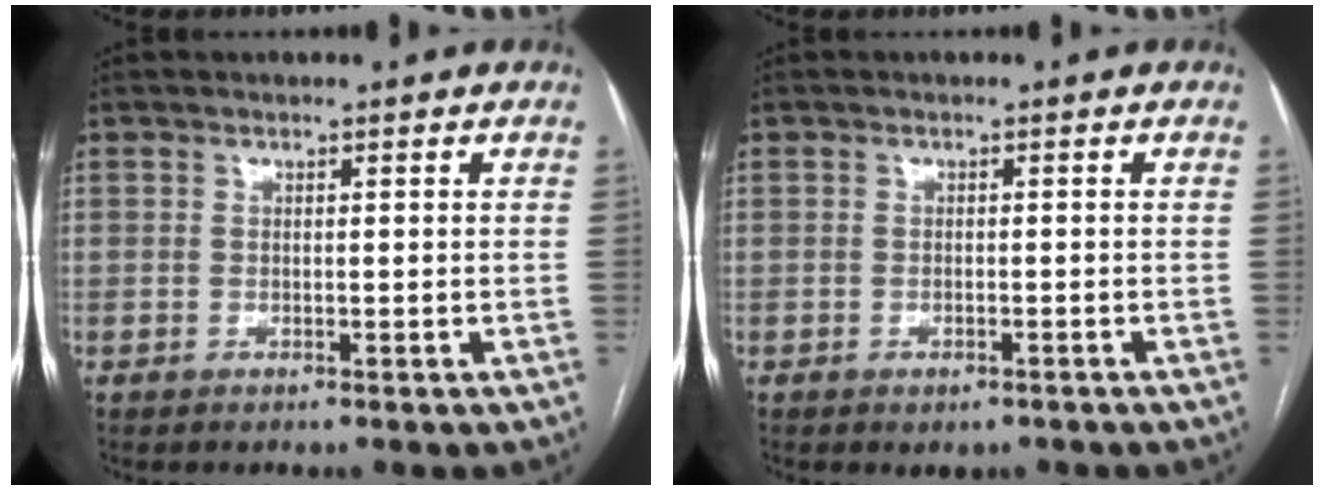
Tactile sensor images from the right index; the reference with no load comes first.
{"total": 1.6, "force": [-1.0, 0.9, 0.9], "torque": [-0.014, 0.000, -0.006]}